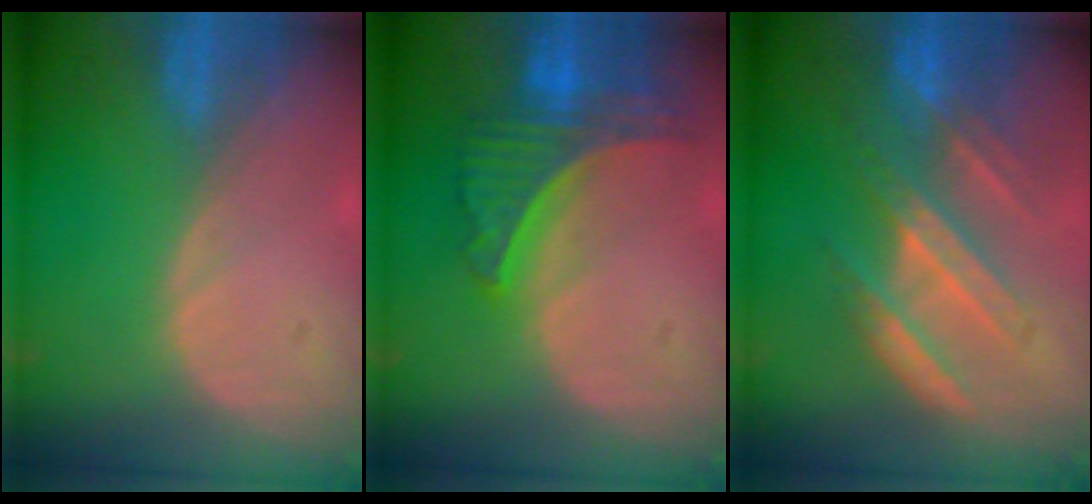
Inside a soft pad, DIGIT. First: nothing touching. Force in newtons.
{"total": 7.9, "press": 7.0, "slide": 3.7}
{"total": 7.1, "press": 7.1, "slide": 0.3}